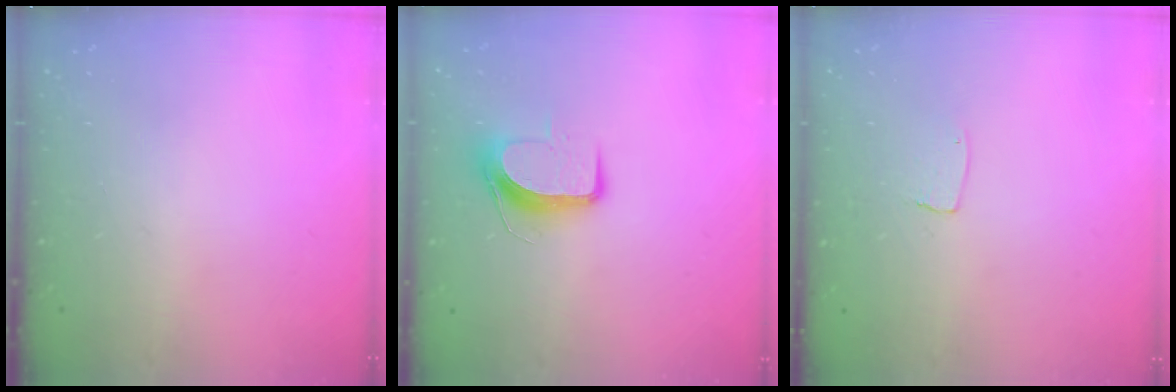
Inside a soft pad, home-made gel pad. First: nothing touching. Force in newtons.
{"total": 9.2, "press": 9.2, "slide": 0.7}
{"total": 2.6, "press": 2.6, "slide": 0.1}